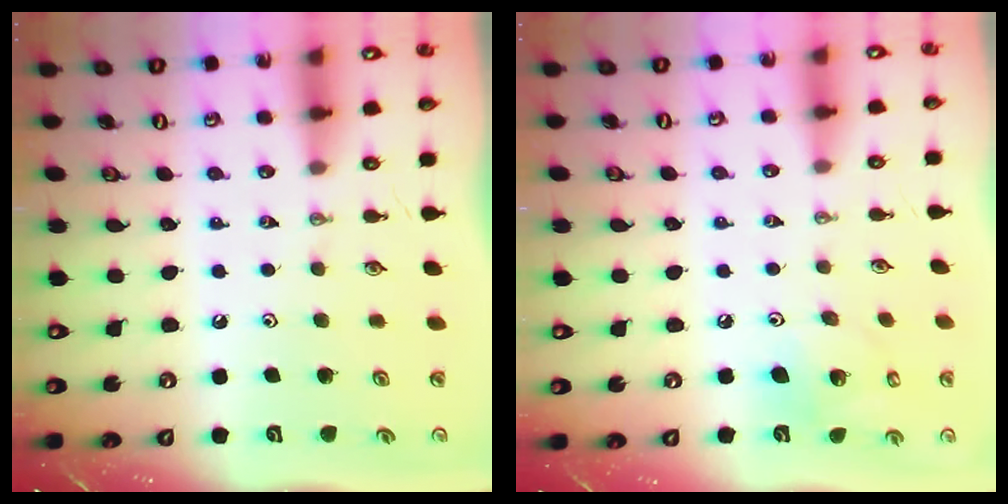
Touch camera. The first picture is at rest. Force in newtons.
{"total": 9.1, "press": 8.7, "slide": 2.6}